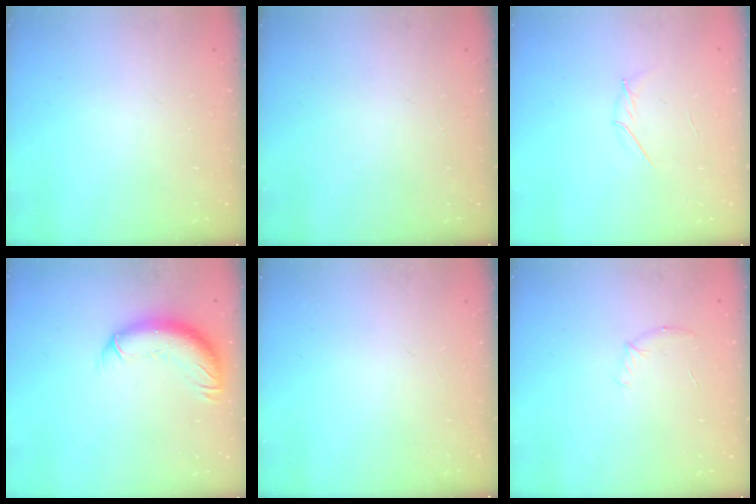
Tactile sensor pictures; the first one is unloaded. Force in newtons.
{"total": 0.0}
{"total": 3.3, "press": 3.2, "slide": 0.8}
{"total": 11.7, "press": 11.4, "slide": 2.8}
{"total": 0.0}
{"total": 5.5, "press": 5.3, "slide": 1.4}